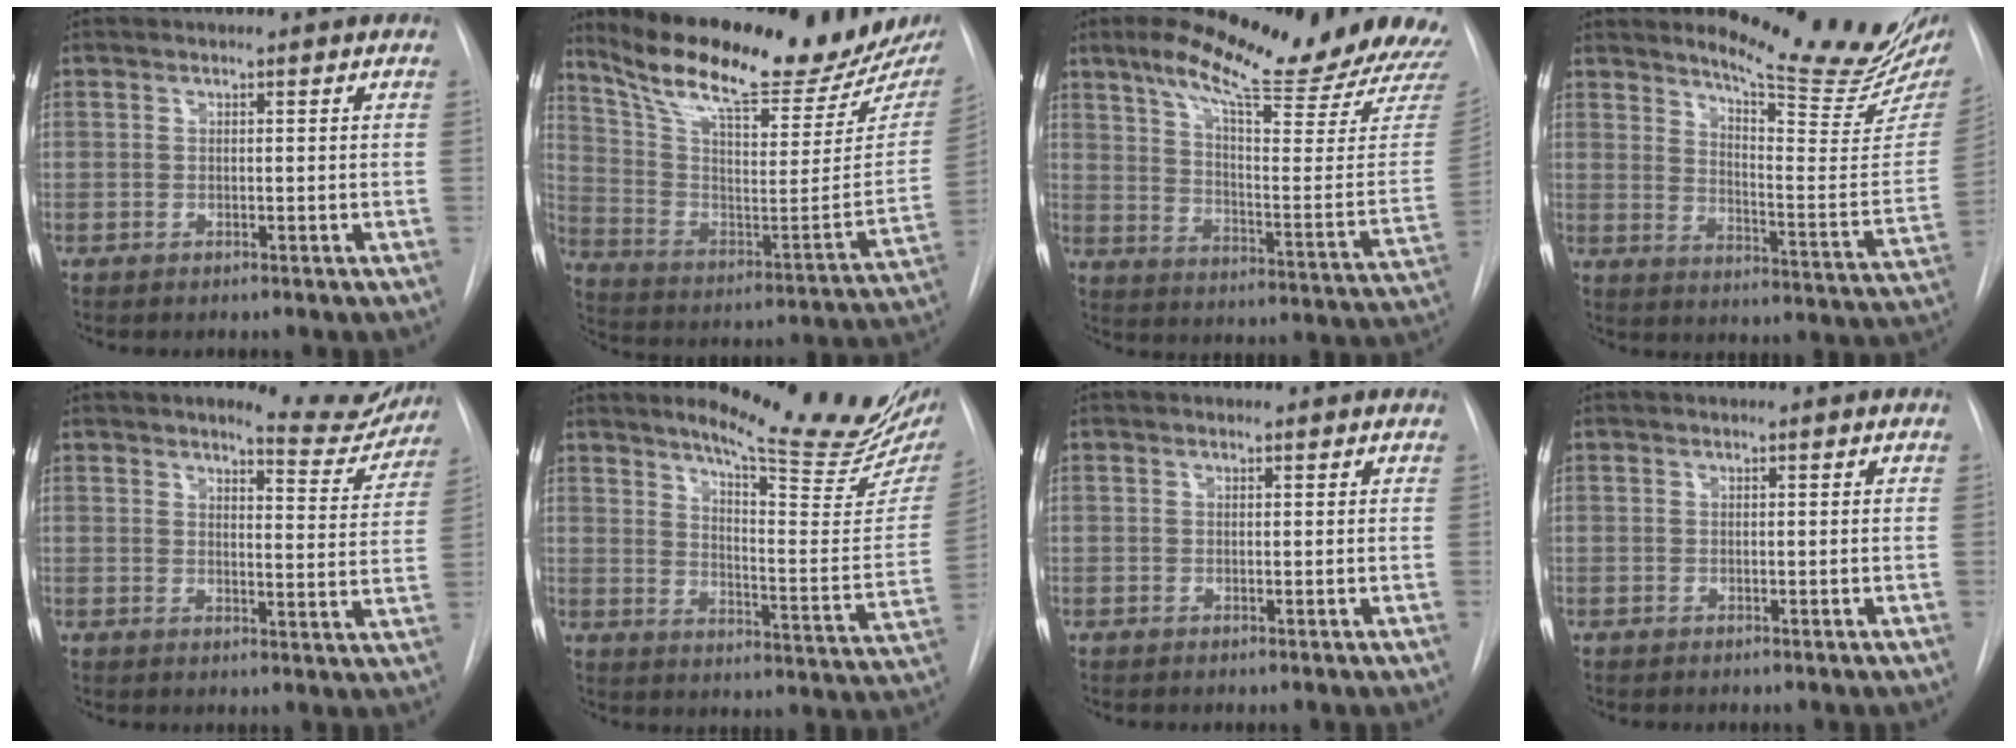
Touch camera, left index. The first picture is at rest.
{"total": 27.1, "force": [22.0, 5.0, 14.9], "torque": [-0.249, -0.043, 0.323]}
{"total": 24.4, "force": [20.4, 2.1, 13.2], "torque": [-0.202, -0.068, 0.269]}
{"total": 17.8, "force": [16.0, 0.8, 7.7], "torque": [-0.113, -0.107, 0.207]}
{"total": 9.4, "force": [8.8, 2.0, 2.3], "torque": [-0.013, -0.031, 0.094]}
{"total": 19.6, "force": [16.6, 1.7, 10.3], "torque": [-0.146, -0.079, 0.214]}
{"total": 0.6, "force": [0.5, 0.2, 0.0], "torque": [-0.008, 0.002, 0.007]}
{"total": 0.0}